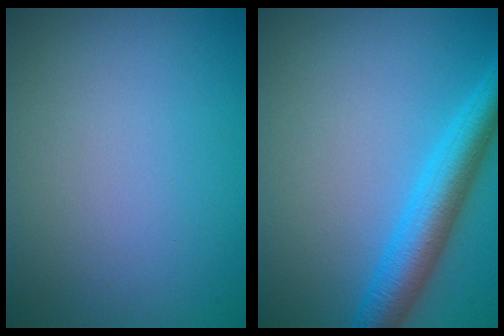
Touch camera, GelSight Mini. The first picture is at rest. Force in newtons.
{"total": 5.4, "press": 5.4, "slide": 0.3}